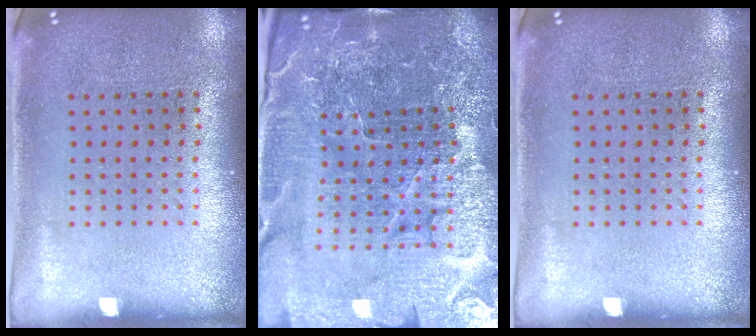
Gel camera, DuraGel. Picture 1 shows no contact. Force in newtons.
{"total": 6.6, "press": 5.8, "slide": 3.0}
{"total": 0.0}